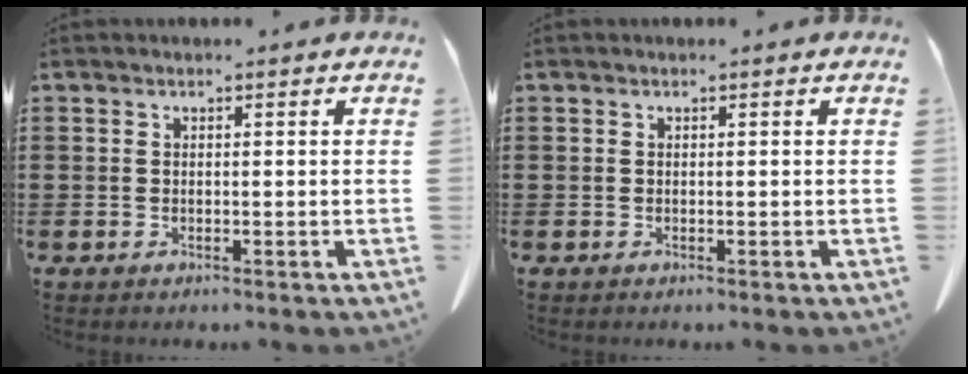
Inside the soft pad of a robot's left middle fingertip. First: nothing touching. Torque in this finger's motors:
{"motor_torque": [0.01, 0.00, 0.00, 0.00]}